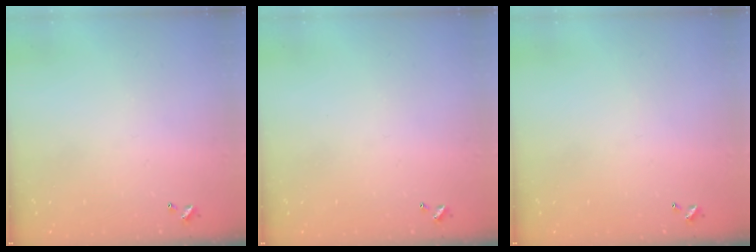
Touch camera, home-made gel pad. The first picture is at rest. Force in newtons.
{"total": 0.0}
{"total": 0.0}